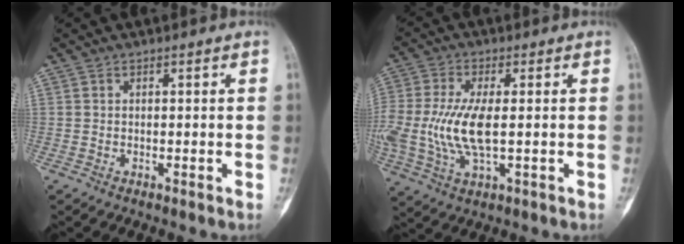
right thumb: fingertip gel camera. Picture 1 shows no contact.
{"total": 12.1, "force": [-0.5, 4.9, 11.0], "torque": [-0.261, -0.006, -0.006]}